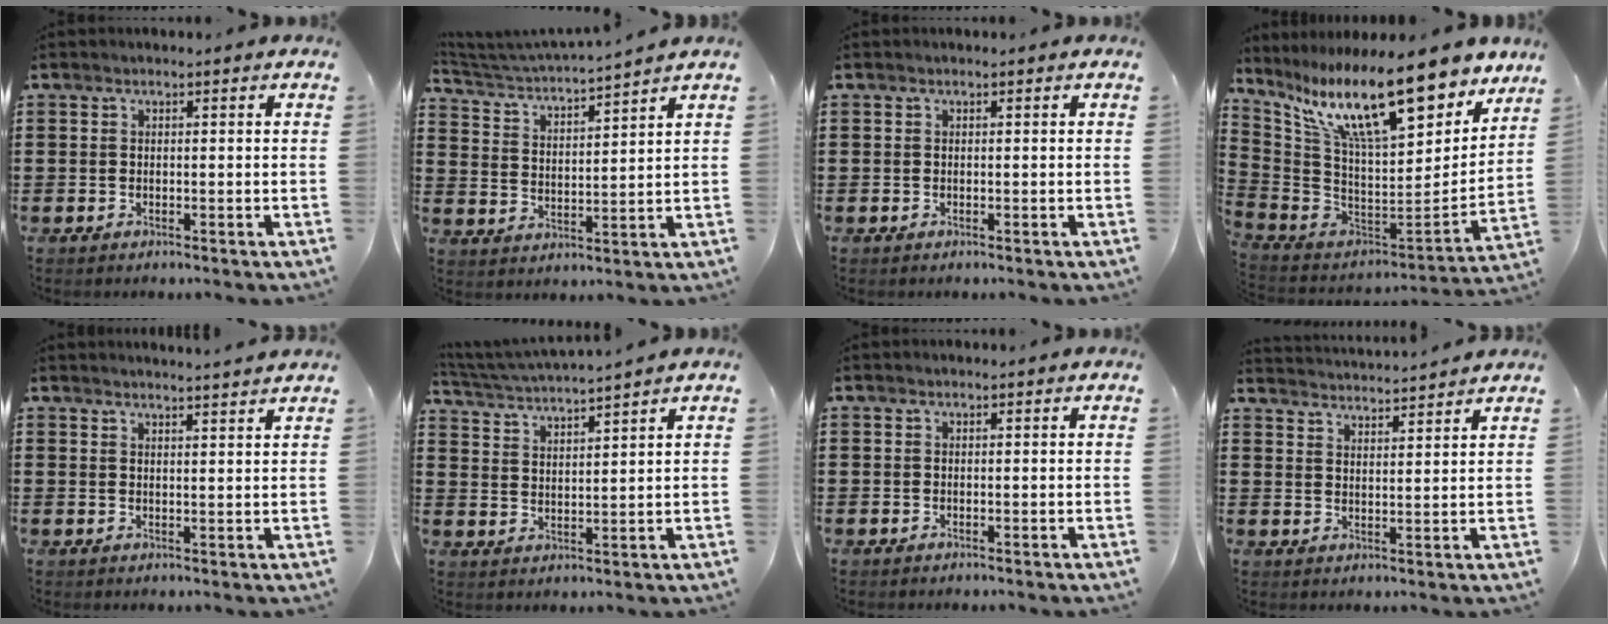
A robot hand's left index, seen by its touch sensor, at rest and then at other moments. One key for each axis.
{"total": 3.6, "fx": 3.5, "fy": -0.5, "fz": 0.7, "tx": -0.035, "ty": -0.031, "tz": 0.053}
{"total": 0.0}
{"total": 18.0, "fx": 11.9, "fy": 4.6, "fz": 12.7, "tx": -0.246, "ty": -0.079, "tz": 0.201}
{"total": 2.4, "fx": 2.3, "fy": -0.5, "fz": 0.1, "tx": -0.008, "ty": -0.008, "tz": 0.045}
{"total": 3.7, "fx": 3.6, "fy": -0.7, "fz": 0.7, "tx": -0.029, "ty": -0.020, "tz": 0.061}
{"total": 0.0}
{"total": 3.1, "fx": 3.1, "fy": -0.6, "fz": -0.3, "tx": -0.007, "ty": -0.020, "tz": 0.053}